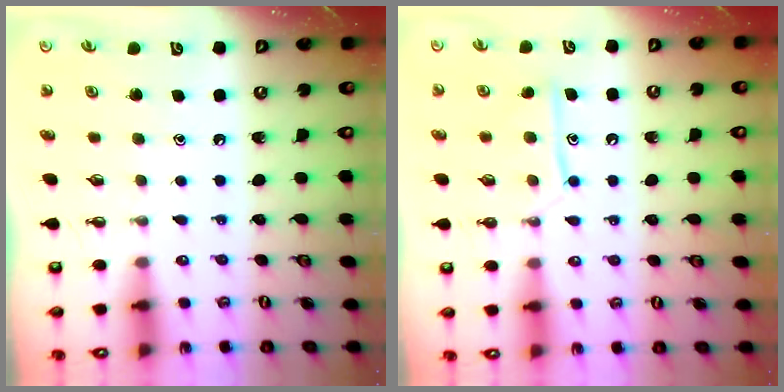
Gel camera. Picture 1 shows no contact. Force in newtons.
{"total": 10.9, "press": 10.9, "slide": 0.9}